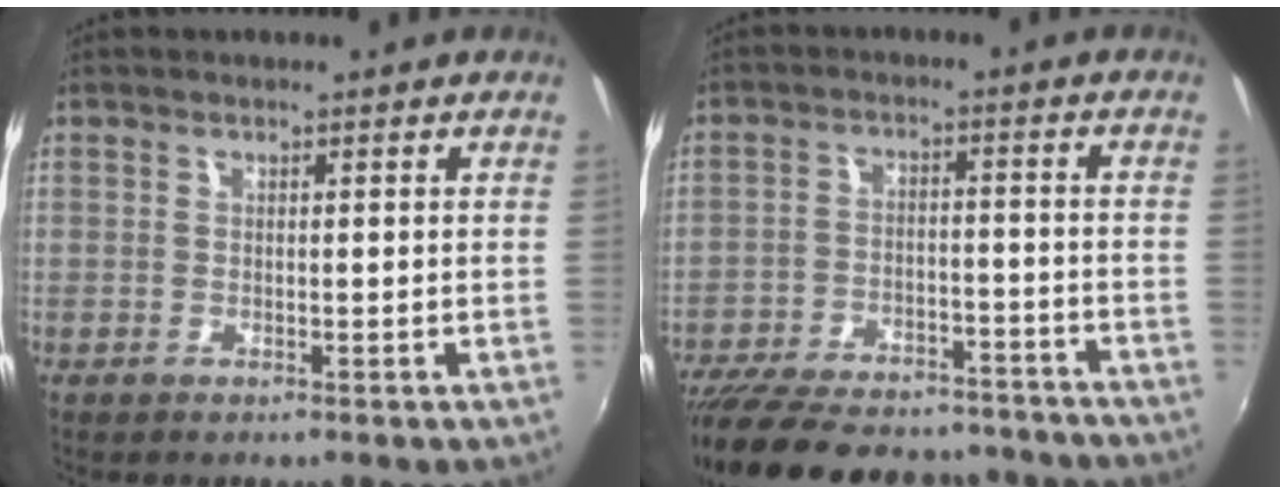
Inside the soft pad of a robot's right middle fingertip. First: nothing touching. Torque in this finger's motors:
{"motor_torque": [1.41, -0.73, 0.58, 0.21]}